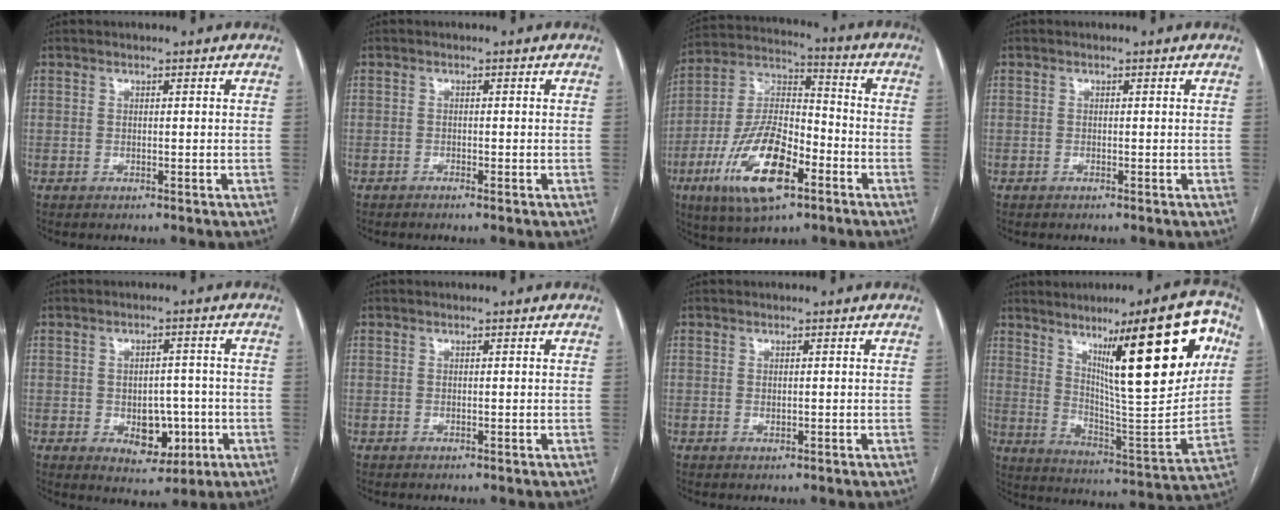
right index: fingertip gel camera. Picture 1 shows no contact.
{"total": 0.7, "force": [-0.5, 0.1, 0.4], "torque": [-0.009, 0.000, -0.008]}
{"total": 17.0, "force": [-7.6, 6.3, 13.8], "torque": [-0.278, 0.002, -0.132]}
{"total": 0.0}
{"total": 6.7, "force": [-1.8, 4.3, 4.8], "torque": [-0.057, 0.008, -0.014]}
{"total": 0.0}
{"total": 0.6, "force": [0.0, 0.3, 0.5], "torque": [-0.009, -0.001, 0.002]}
{"total": 24.1, "force": [10.4, 3.4, 21.5], "torque": [-0.293, 0.002, 0.159]}